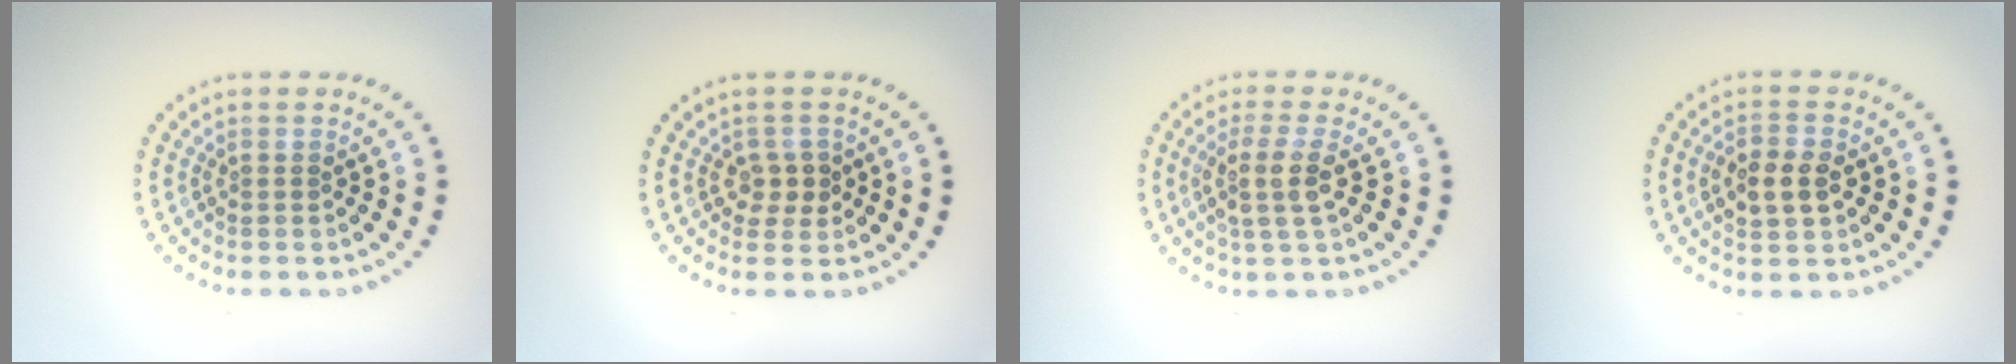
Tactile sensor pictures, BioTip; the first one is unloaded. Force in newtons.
{"total": 1.9, "press": 1.8, "slide": 0.7}
{"total": 3.1, "press": 2.4, "slide": 1.9}
{"total": 3.0, "press": 3.0, "slide": 0.2}